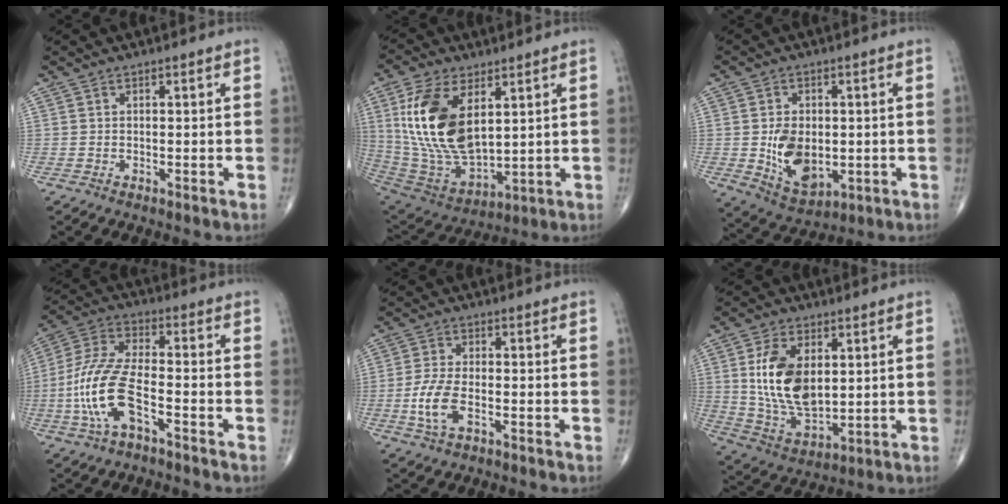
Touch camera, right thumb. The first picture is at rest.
{"total": 19.8, "force": [5.6, 10.4, 15.9], "torque": [-0.303, -0.029, 0.120]}
{"total": 10.5, "force": [-0.7, 6.9, 7.9], "torque": [-0.112, -0.009, 0.005]}
{"total": 13.5, "force": [-4.6, 5.5, 11.4], "torque": [-0.247, 0.037, -0.089]}
{"total": 6.6, "force": [-2.1, 3.2, 5.4], "torque": [-0.118, 0.010, -0.040]}
{"total": 15.0, "force": [2.8, 8.7, 11.8], "torque": [-0.206, -0.018, 0.064]}